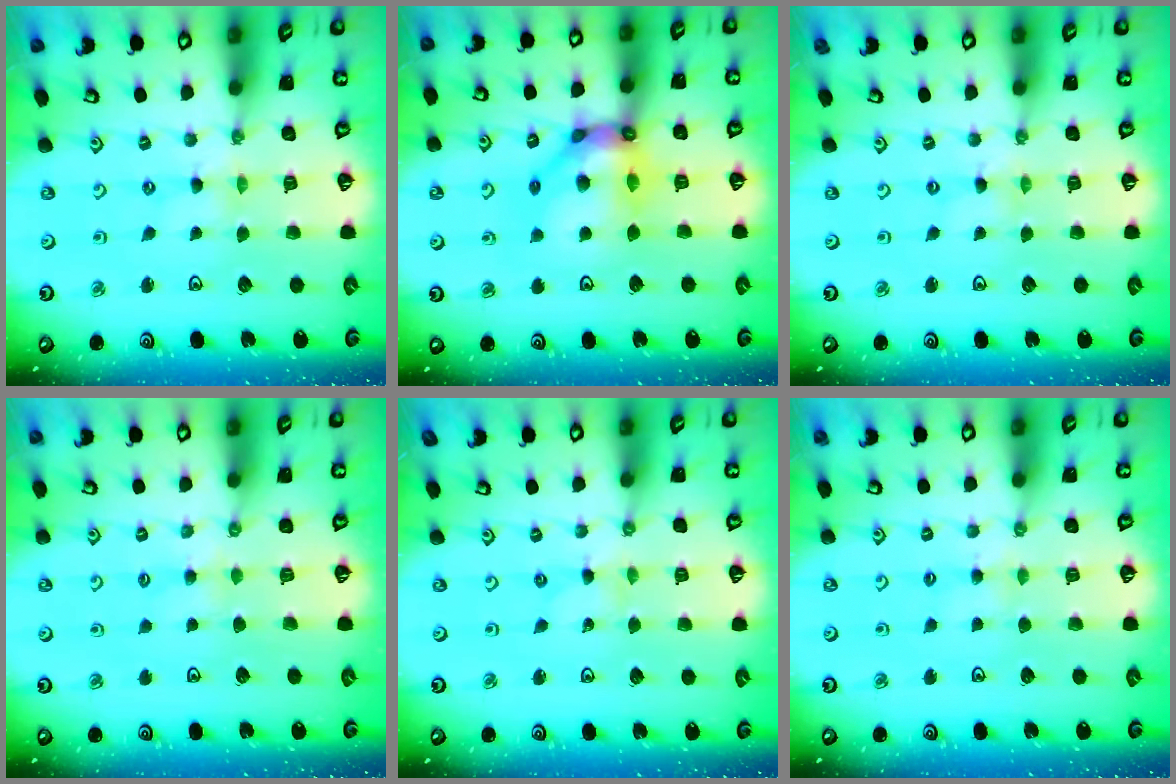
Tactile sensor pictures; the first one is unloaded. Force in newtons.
{"total": 14.4, "press": 14.3, "slide": 2.0}
{"total": 0.0}
{"total": 2.4, "press": 2.4, "slide": 0.3}
{"total": 0.0}
{"total": 3.5, "press": 3.5, "slide": 0.4}